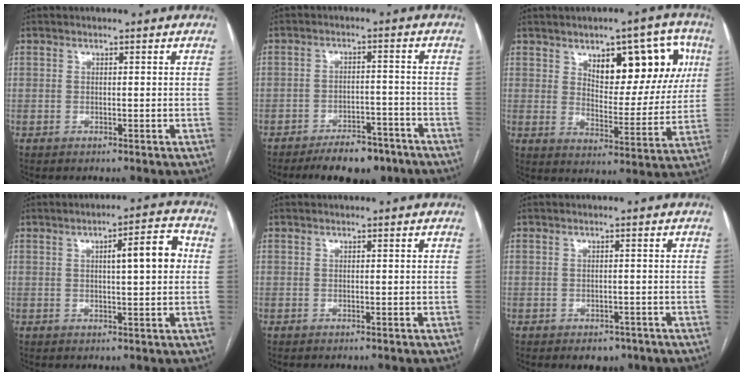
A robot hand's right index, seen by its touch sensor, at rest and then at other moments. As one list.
[{"total": 7.1, "force": [-5.2, 3.5, 3.2], "torque": [-0.040, 0.005, -0.074]}, {"total": 14.7, "force": [6.0, 6.3, 11.9], "torque": [-0.142, 0.021, 0.090]}, {"total": 7.3, "force": [1.3, 1.3, 7.1], "torque": [-0.100, 0.019, 0.017]}, {"total": 0.0}, {"total": 3.1, "force": [-2.1, 2.0, 1.2], "torque": [-0.005, 0.003, -0.018]}]